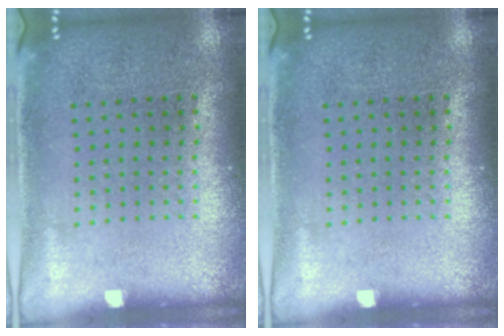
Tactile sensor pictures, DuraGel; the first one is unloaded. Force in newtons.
{"total": 0.0}